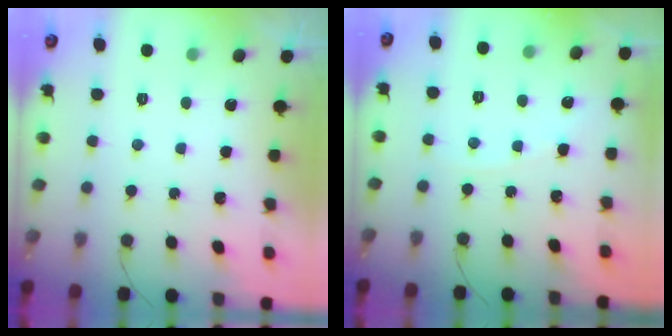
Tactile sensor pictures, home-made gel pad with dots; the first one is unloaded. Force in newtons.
{"total": 2.8, "press": 2.8, "slide": 0.3}